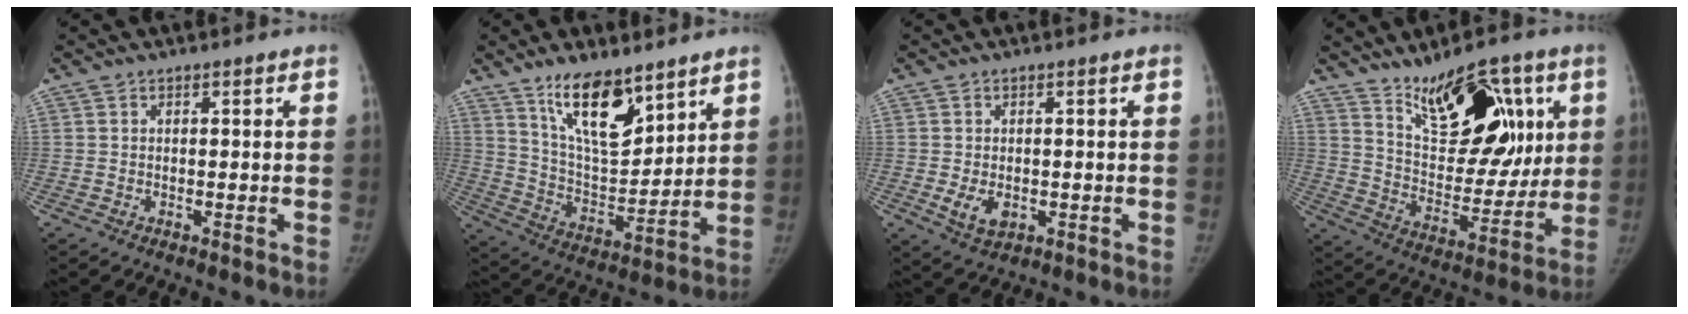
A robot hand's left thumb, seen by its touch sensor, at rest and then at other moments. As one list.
[{"total": 15.0, "force": [10.2, 6.0, 9.3], "torque": [-0.123, -0.072, 0.193]}, {"total": 4.1, "force": [-0.8, 2.8, 3.0], "torque": [-0.050, -0.008, -0.004]}, {"total": 20.6, "force": [9.3, 10.3, 15.2], "torque": [-0.173, -0.047, 0.161]}]